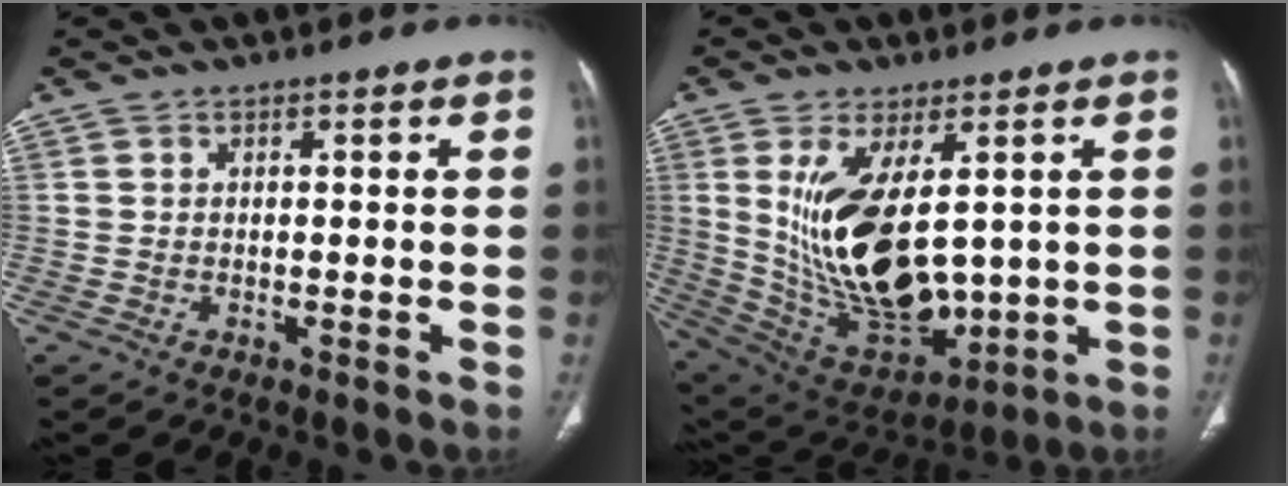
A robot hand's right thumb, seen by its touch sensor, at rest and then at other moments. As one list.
[{"total": 19.9, "force": [2.8, 10.0, 17.0], "torque": [-0.293, -0.024, 0.086]}]